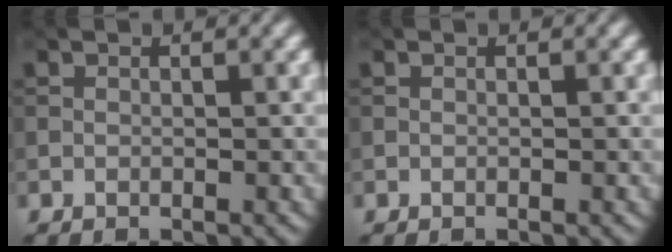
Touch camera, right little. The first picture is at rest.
{"total": 0.0}